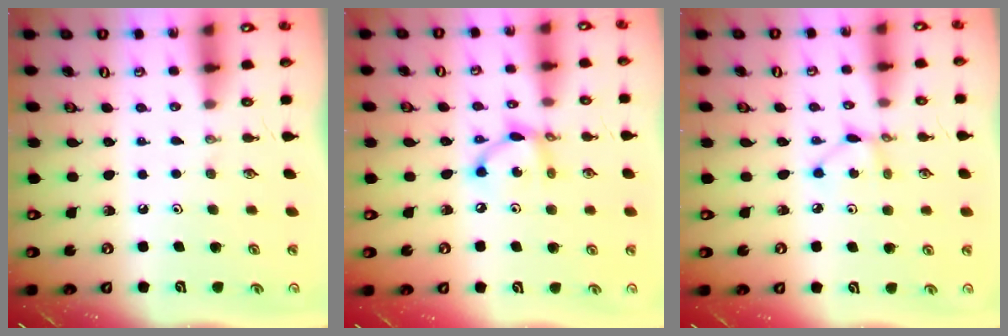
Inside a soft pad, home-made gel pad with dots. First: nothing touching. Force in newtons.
{"total": 9.3, "press": 9.3, "slide": 0.5}
{"total": 2.9, "press": 2.9, "slide": 0.1}